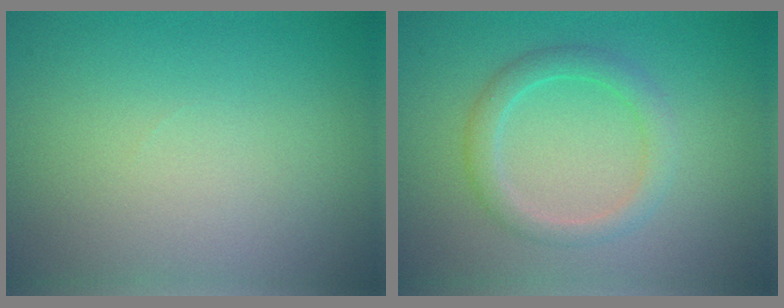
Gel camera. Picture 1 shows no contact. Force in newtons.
{"total": 2.4, "press": 2.4, "slide": 0.1}